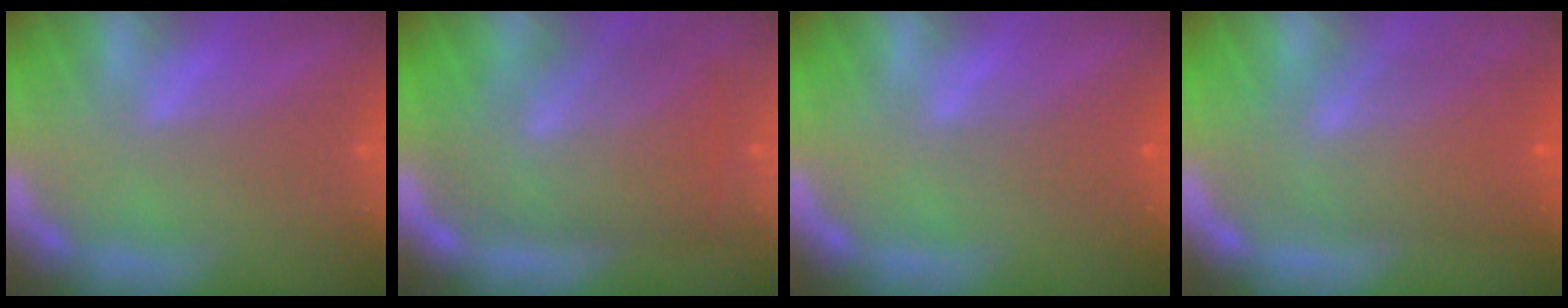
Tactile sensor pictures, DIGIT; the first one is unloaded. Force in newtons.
{"total": 9.5}
{"total": 1.9}
{"total": 8.5}